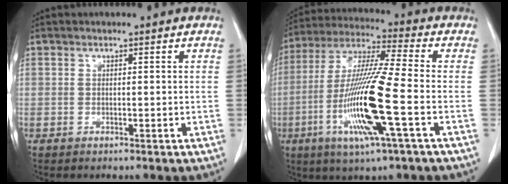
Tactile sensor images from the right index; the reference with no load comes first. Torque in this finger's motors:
{"motor_torque": [2.14, 0.00, 0.53, 0.21]}